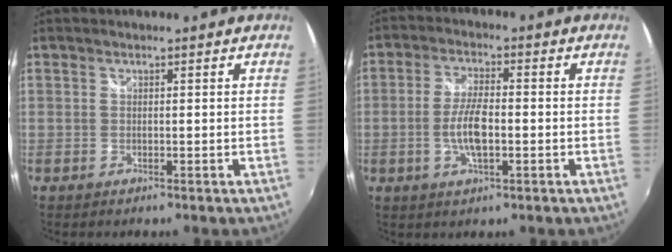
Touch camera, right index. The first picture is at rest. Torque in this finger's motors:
{"motor_torque": [0.25, -0.07, 0.18, 0.08]}